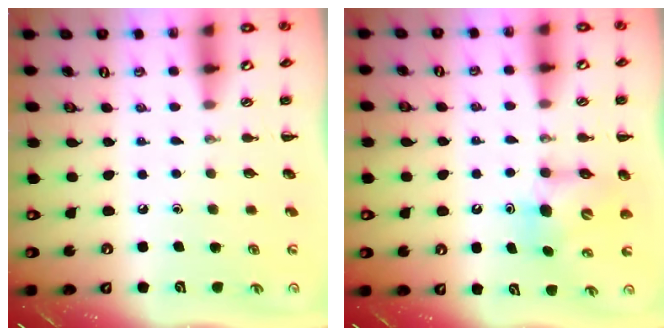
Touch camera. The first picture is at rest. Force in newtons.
{"total": 7.3, "press": 7.2, "slide": 1.2}